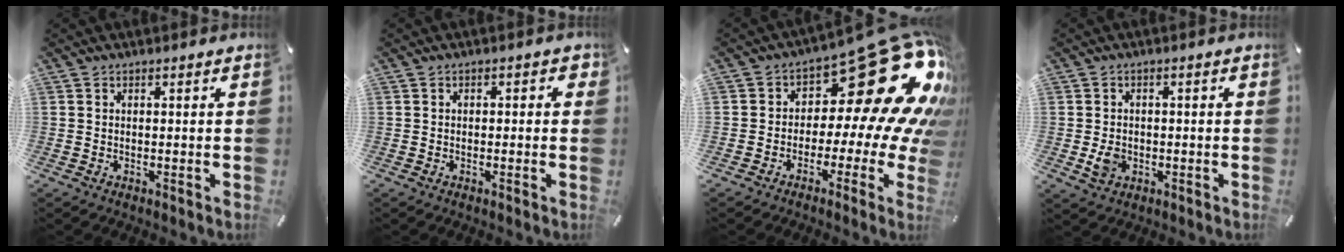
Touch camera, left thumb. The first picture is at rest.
{"total": 1.3, "force": [-0.6, 1.0, 0.7], "torque": [-0.013, 0.006, -0.012]}
{"total": 27.0, "force": [9.8, 12.8, 21.7], "torque": [-0.291, -0.082, 0.181]}
{"total": 4.0, "force": [-0.8, 3.3, 2.0], "torque": [-0.031, -0.006, -0.018]}